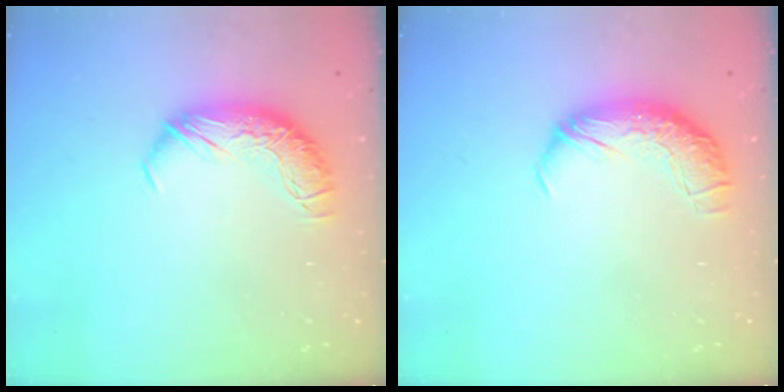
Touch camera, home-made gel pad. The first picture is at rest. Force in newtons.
{"total": 2.3, "press": 1.0, "slide": 2.1}